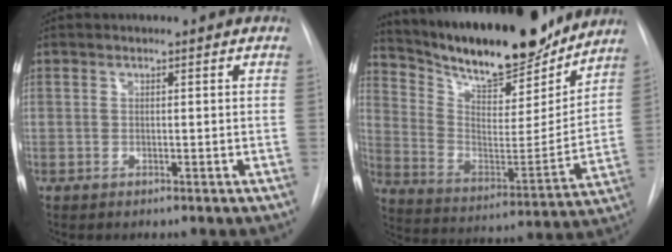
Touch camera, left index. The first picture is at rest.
{"total": 22.2, "force": [19.4, 5.0, 9.5], "torque": [-0.168, -0.025, 0.302]}